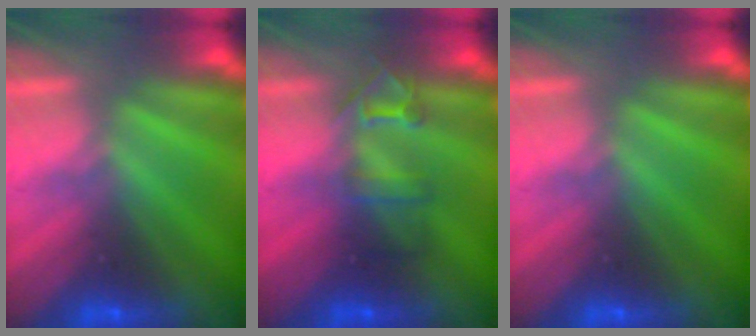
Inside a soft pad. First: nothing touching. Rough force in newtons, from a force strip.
{"total": 2.5}
{"total": 0.0}